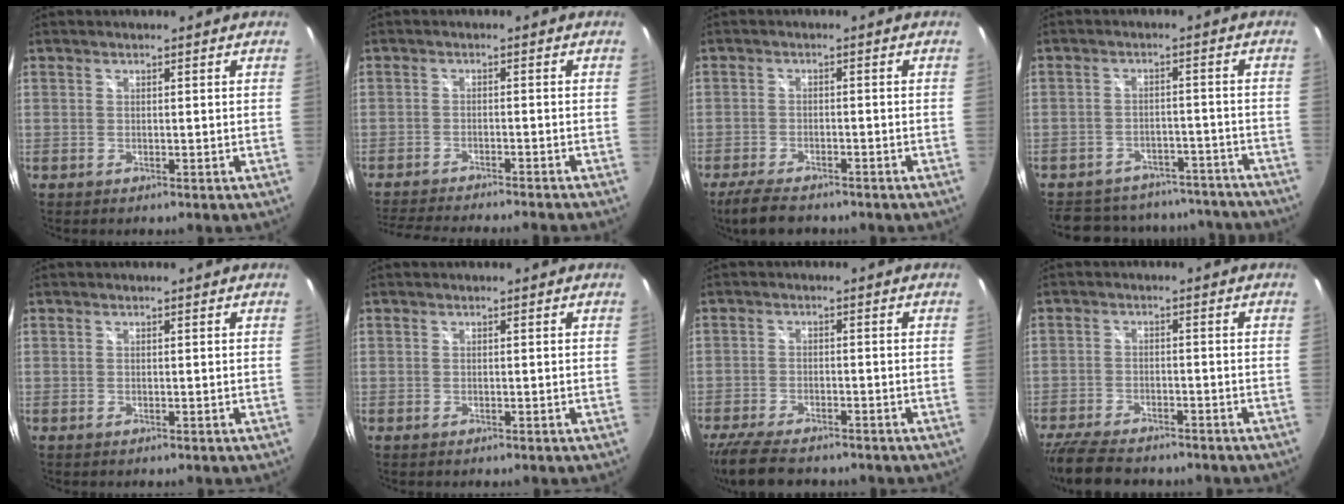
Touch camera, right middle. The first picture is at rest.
{"total": 11.4, "force": [-10.4, 0.7, 4.5], "torque": [-0.105, -0.012, -0.161]}
{"total": 6.3, "force": [-5.2, 2.1, 2.9], "torque": [-0.078, -0.009, -0.089]}
{"total": 19.3, "force": [-16.8, 7.8, 5.6], "torque": [-0.120, 0.040, -0.201]}
{"total": 0.0}
{"total": 0.0}
{"total": 10.2, "force": [-8.4, 3.3, 4.7], "torque": [-0.118, -0.021, -0.143]}
{"total": 11.6, "force": [-9.7, 4.0, 4.9], "torque": [-0.128, -0.018, -0.162]}